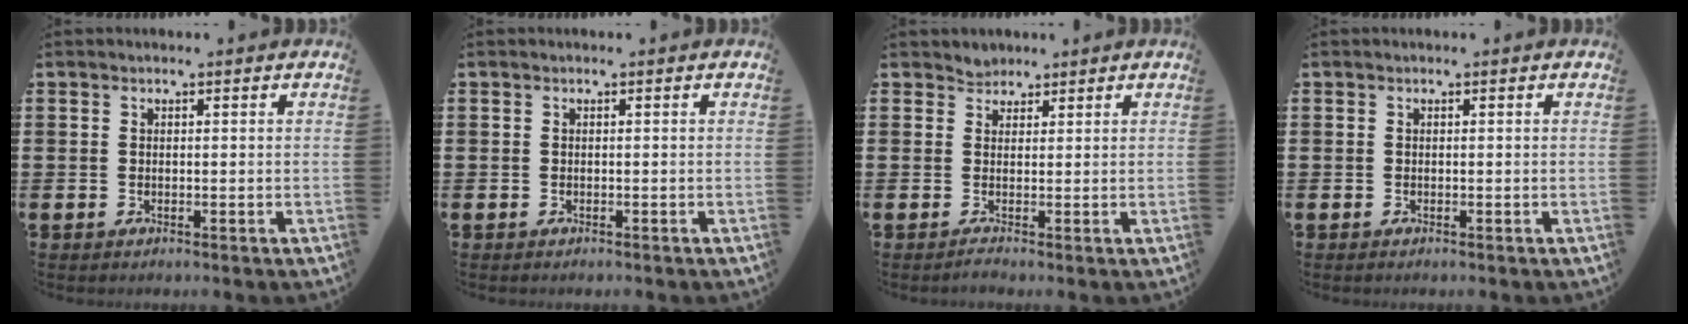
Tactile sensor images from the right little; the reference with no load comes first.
{"total": 0.0}
{"total": 1.4, "force": [1.1, 0.9, -0.2], "torque": [0.015, -0.006, 0.018]}
{"total": 0.0}